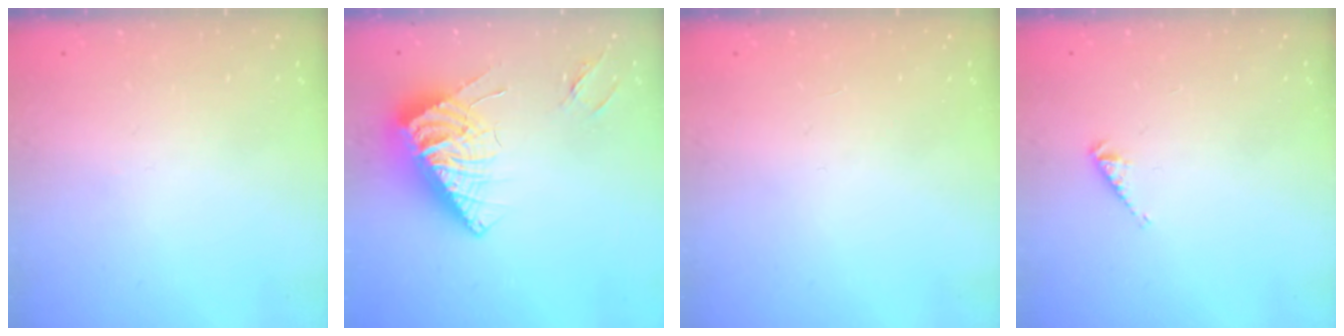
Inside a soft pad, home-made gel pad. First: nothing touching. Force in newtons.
{"total": 11.2, "press": 11.1, "slide": 1.6}
{"total": 0.0}
{"total": 2.9, "press": 2.9, "slide": 0.5}